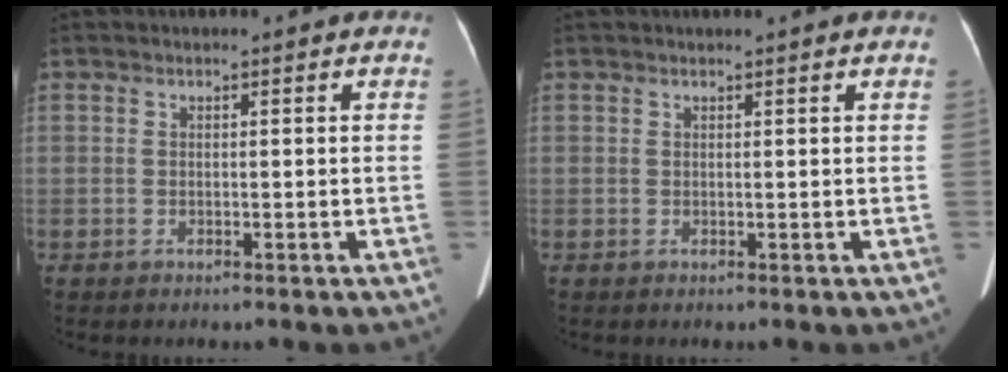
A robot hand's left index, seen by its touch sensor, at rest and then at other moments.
{"total": 1.3, "force": [1.1, -0.2, 0.7], "torque": [-0.011, 0.015, 0.019]}